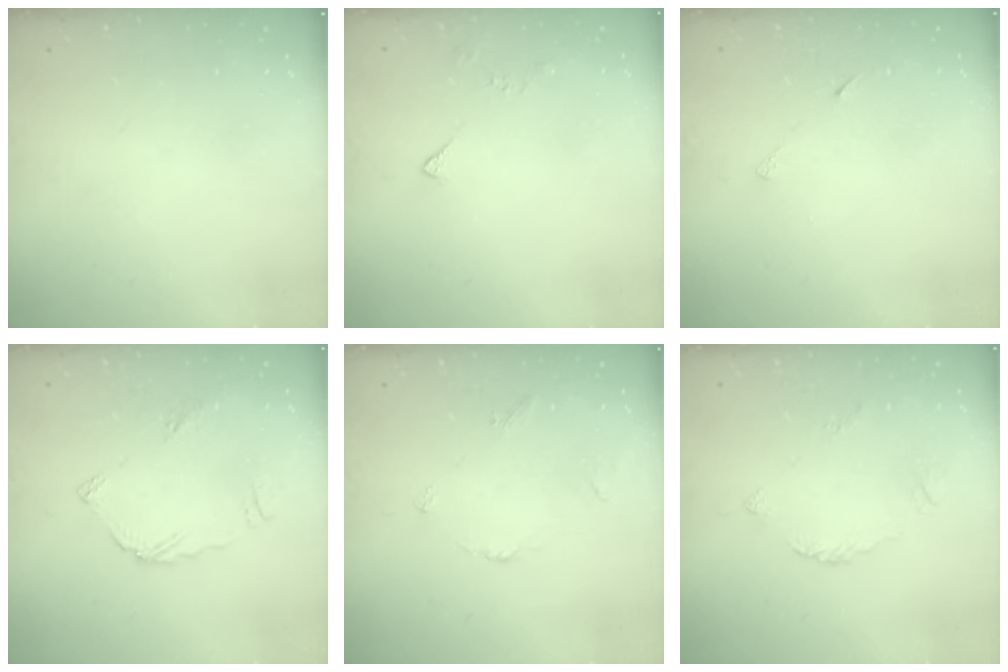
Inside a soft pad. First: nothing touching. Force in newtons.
{"total": 3.1, "press": 3.1, "slide": 0.7}
{"total": 3.9, "press": 3.8, "slide": 0.6}
{"total": 6.4, "press": 6.4, "slide": 0.6}
{"total": 2.9, "press": 2.9, "slide": 0.5}
{"total": 3.0, "press": 3.0, "slide": 0.4}